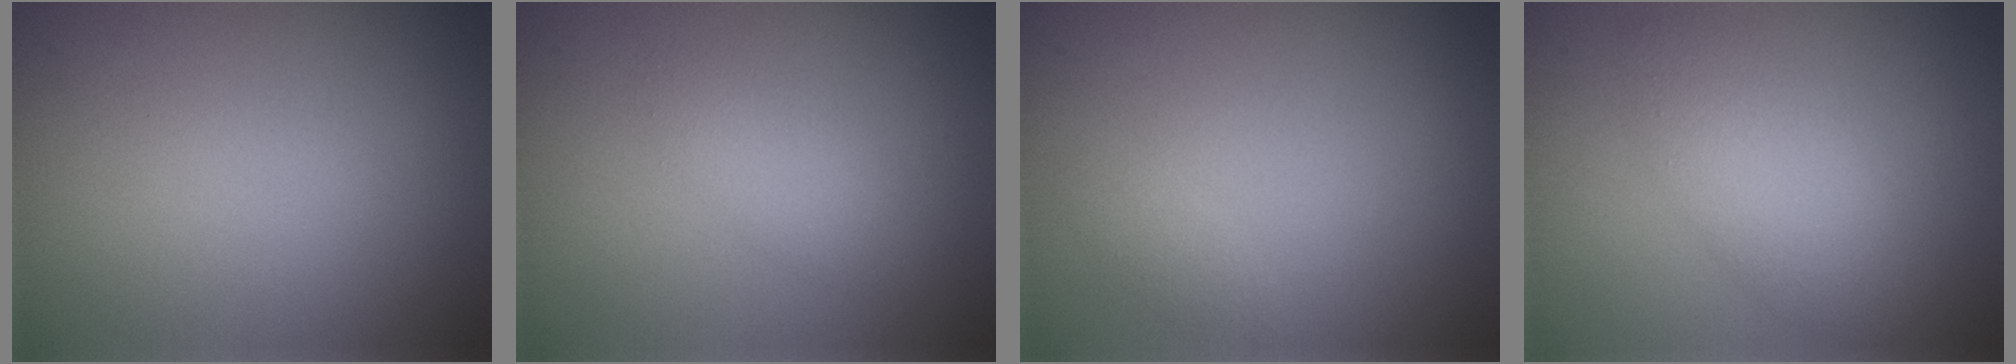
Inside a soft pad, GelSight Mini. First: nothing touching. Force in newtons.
{"total": 1.8, "press": 1.8, "slide": 0.1}
{"total": 0.7, "press": 0.7, "slide": 0.0}
{"total": 3.3, "press": 3.3, "slide": 0.2}